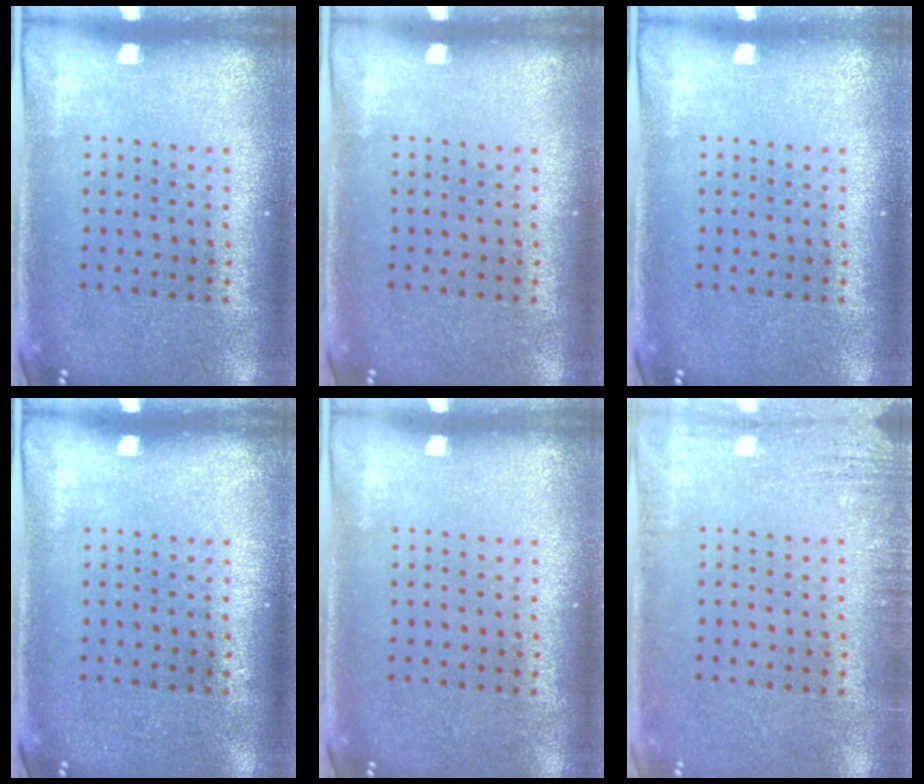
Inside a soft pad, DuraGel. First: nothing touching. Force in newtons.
{"total": 0.0}
{"total": 0.0}
{"total": 0.0}
{"total": 0.0}
{"total": 1.7, "press": 1.7, "slide": 0.2}